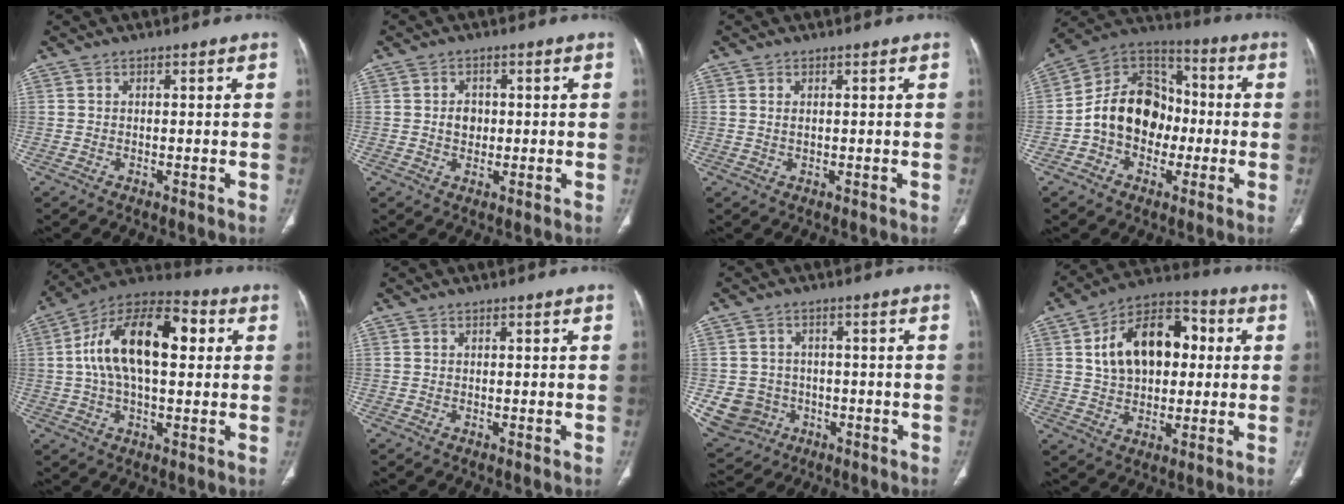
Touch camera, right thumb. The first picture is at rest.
{"total": 3.0, "force": [0.1, 2.5, 1.7], "torque": [-0.015, 0.003, 0.001]}
{"total": 0.9, "force": [0.2, 0.4, 0.7], "torque": [-0.017, 0.000, 0.007]}
{"total": 16.2, "force": [-2.1, 12.6, 10.0], "torque": [-0.126, 0.044, -0.045]}
{"total": 19.1, "force": [3.1, 9.7, 16.1], "torque": [-0.269, 0.035, 0.044]}
{"total": 0.0}
{"total": 8.4, "force": [-2.1, 7.8, 2.3], "torque": [-0.038, 0.018, -0.022]}
{"total": 17.1, "force": [3.1, 11.0, 12.7], "torque": [-0.175, 0.023, 0.046]}